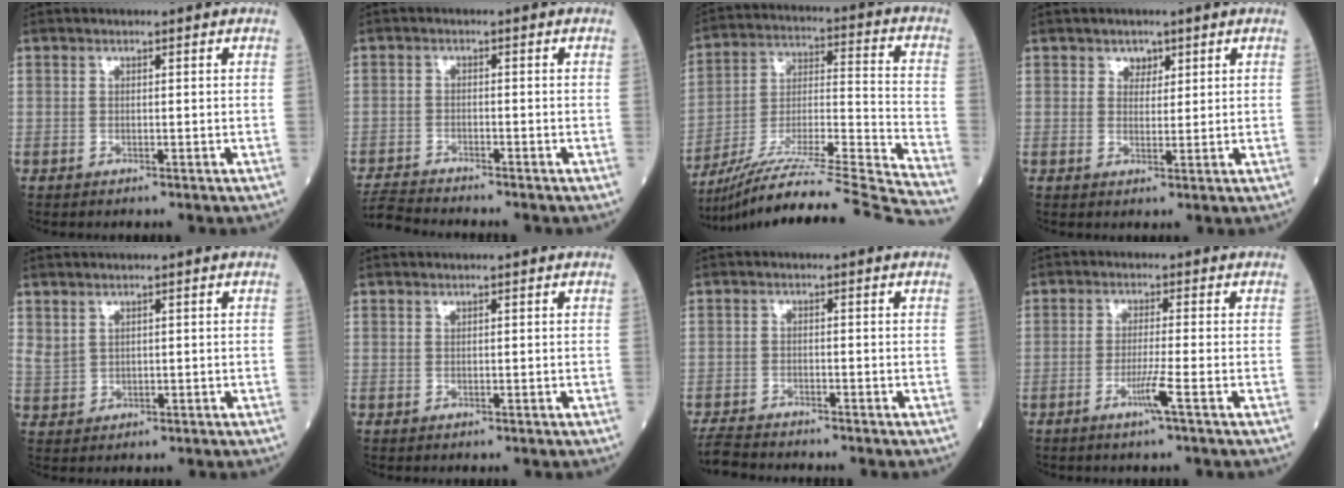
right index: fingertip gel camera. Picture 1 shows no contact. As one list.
[{"total": 5.0, "force": [-5.0, -0.5, 0.7], "torque": [-0.013, -0.019, -0.089]}, {"total": 29.4, "force": [-26.8, -2.3, 11.9], "torque": [-0.147, -0.036, -0.413]}, {"total": 2.1, "force": [1.3, 1.5, 0.7], "torque": [-0.005, 0.000, 0.019]}, {"total": 2.3, "force": [1.7, 1.3, 0.9], "torque": [-0.019, -0.001, 0.042]}, {"total": 0.0}, {"total": 4.7, "force": [-4.5, 0.4, 1.1], "torque": [-0.020, -0.017, -0.079]}, {"total": 3.4, "force": [-1.6, -0.9, 2.9], "torque": [-0.060, -0.008, -0.035]}]